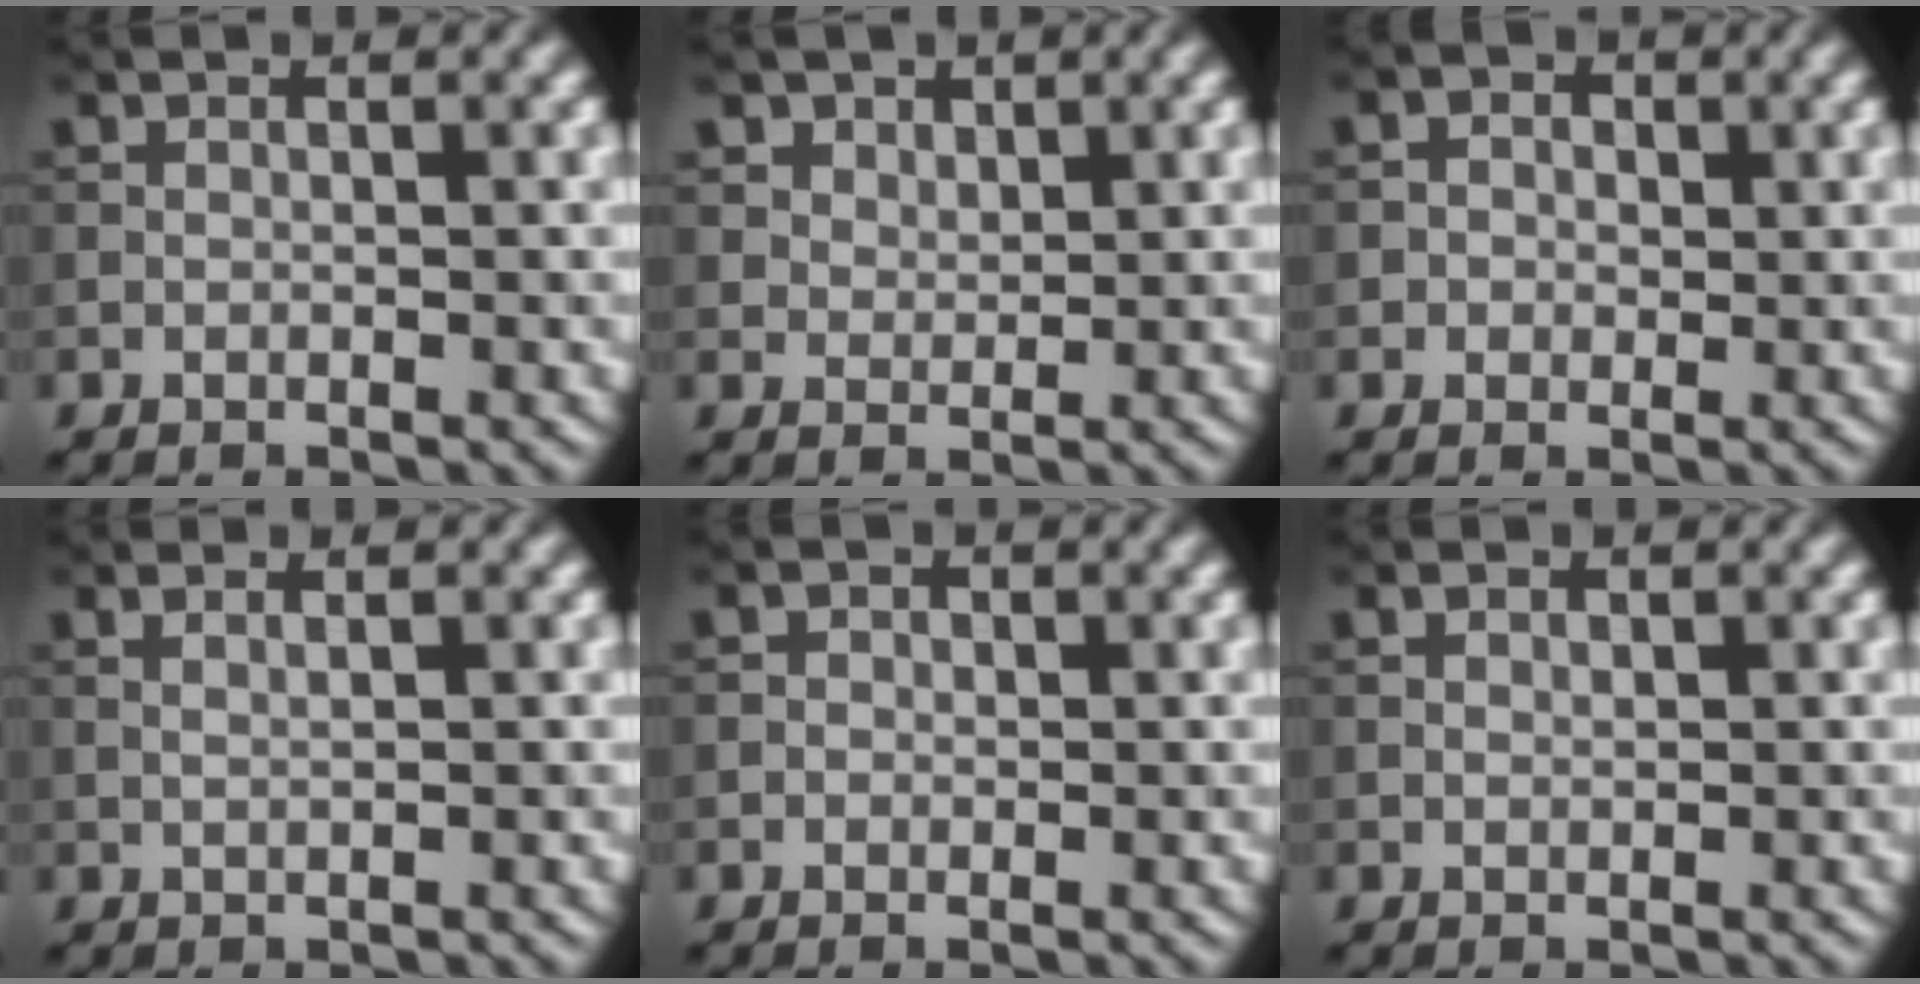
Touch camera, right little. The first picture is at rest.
{"total": 3.7, "force": [2.3, 2.5, 1.3], "torque": [-0.042, -0.008, 0.049]}
{"total": 2.8, "force": [0.7, 2.5, 1.1], "torque": [-0.008, 0.000, -0.003]}
{"total": 1.4, "force": [0.8, 0.5, 1.1], "torque": [-0.010, -0.003, 0.002]}
{"total": 0.9, "force": [0.1, 0.8, 0.4], "torque": [-0.006, -0.003, -0.003]}
{"total": 0.7, "force": [0.3, 0.5, 0.5], "torque": [-0.009, 0.001, 0.007]}